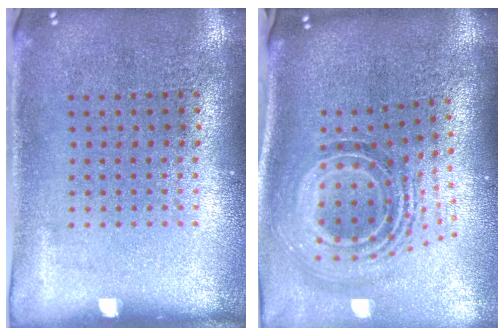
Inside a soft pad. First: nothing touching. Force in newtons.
{"total": 2.0, "press": 1.4, "slide": 1.3}